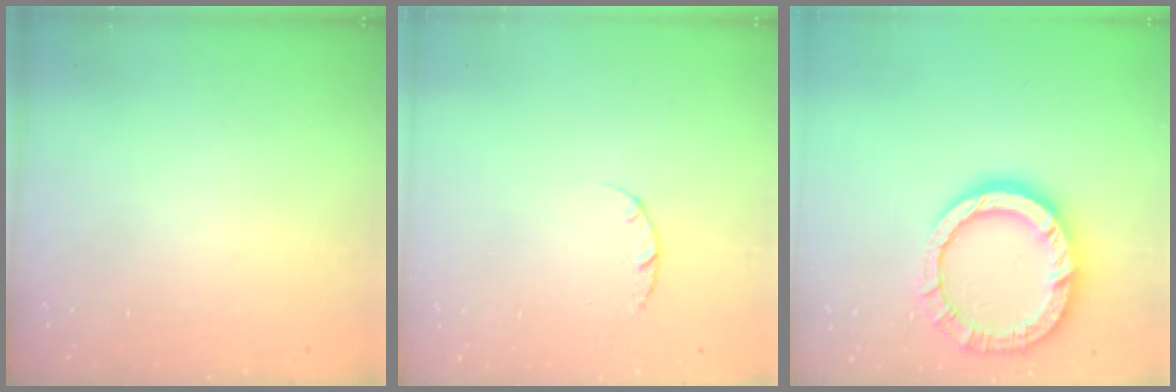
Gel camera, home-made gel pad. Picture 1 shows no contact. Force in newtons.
{"total": 3.1, "press": 3.0, "slide": 0.4}
{"total": 15.1, "press": 15.0, "slide": 1.5}